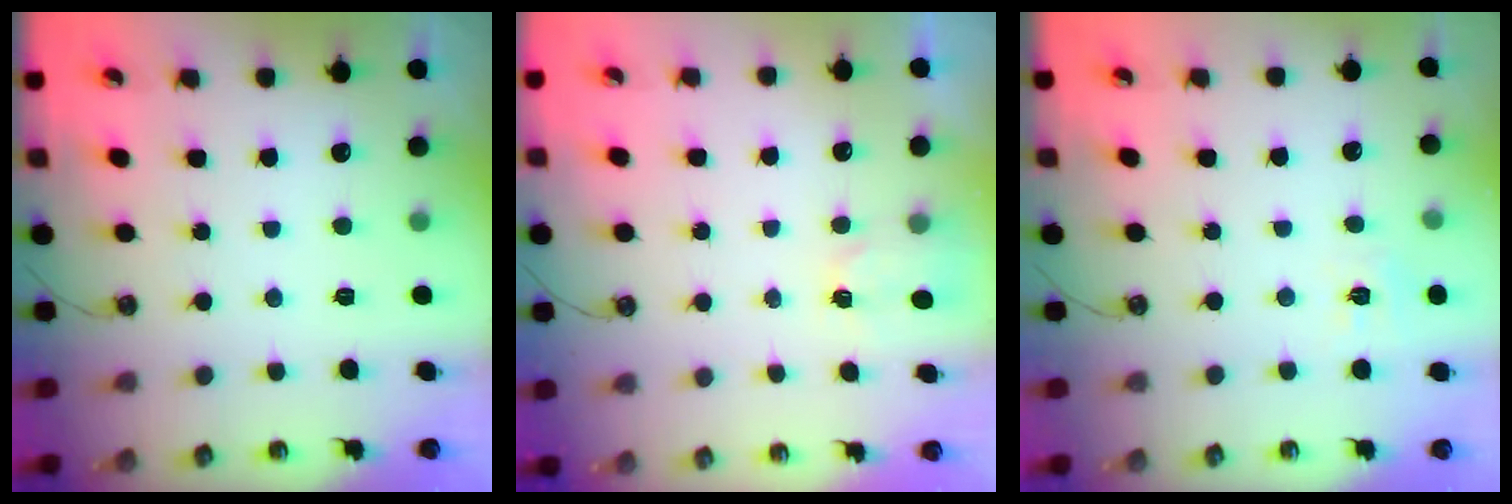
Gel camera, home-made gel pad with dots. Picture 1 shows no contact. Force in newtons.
{"total": 2.2, "press": 2.2, "slide": 0.4}
{"total": 7.3, "press": 7.3, "slide": 0.7}